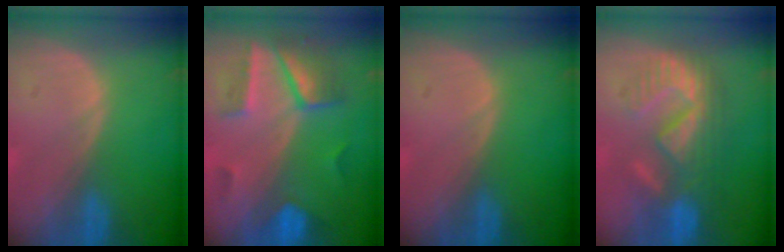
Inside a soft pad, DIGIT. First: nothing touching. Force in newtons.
{"total": 6.8, "press": 6.8, "slide": 0.2}
{"total": 0.0}
{"total": 9.1, "press": 8.9, "slide": 1.9}